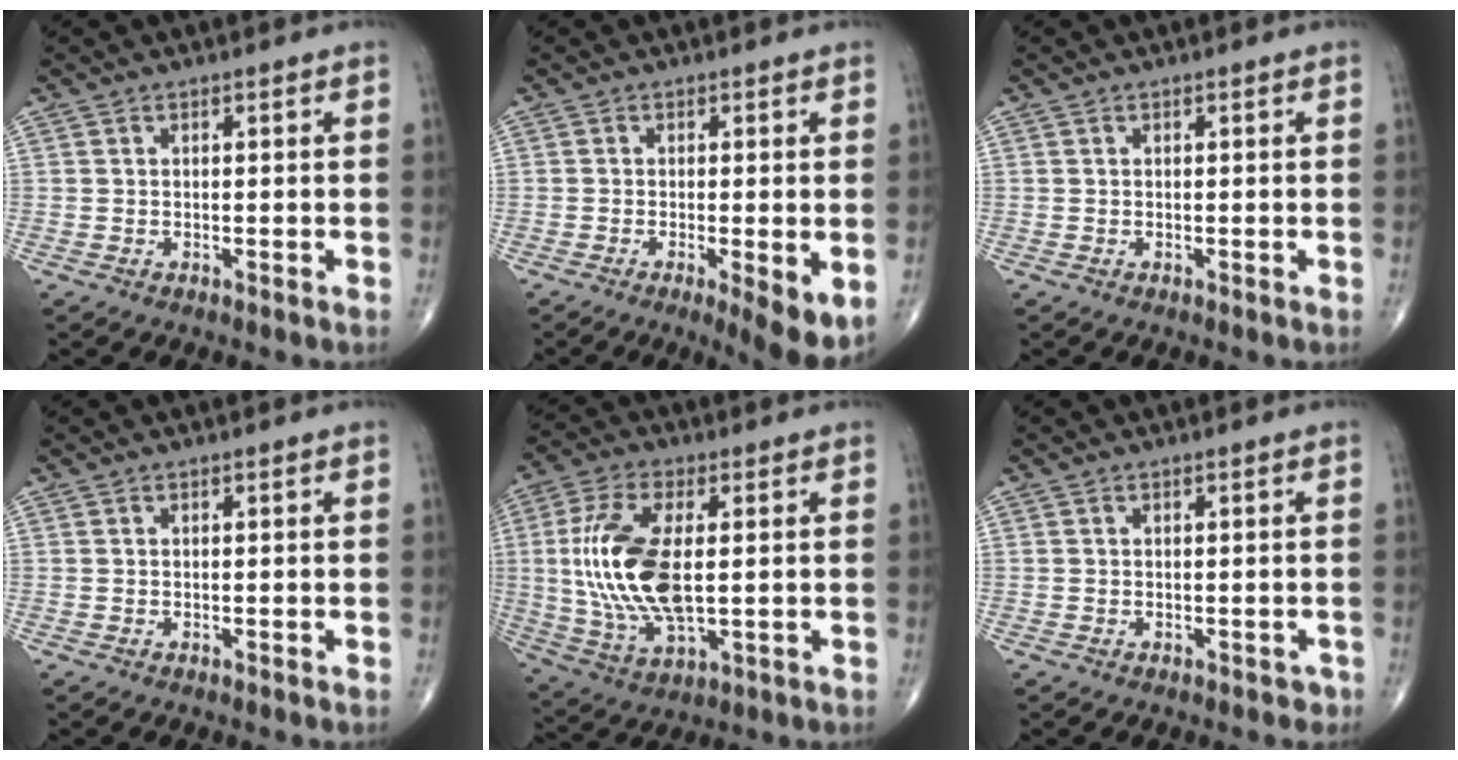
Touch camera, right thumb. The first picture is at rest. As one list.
[{"total": 6.9, "force": [-1.9, 1.6, 6.4], "torque": [-0.094, -0.019, -0.031]}, {"total": 0.0}, {"total": 0.0}, {"total": 17.1, "force": [1.0, 7.8, 15.1], "torque": [-0.318, -0.009, 0.025]}, {"total": 0.9, "force": [-0.4, 0.7, 0.4], "torque": [0.002, 0.008, -0.002]}]